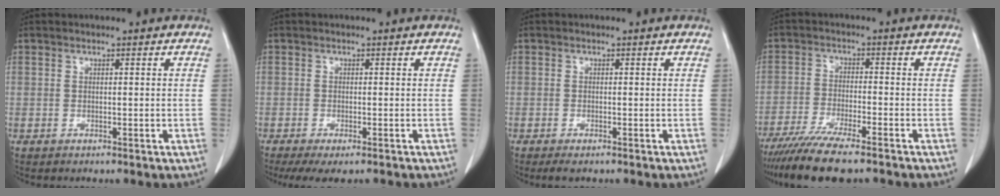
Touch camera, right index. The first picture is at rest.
{"total": 7.2, "force": [-5.9, 1.6, 3.8], "torque": [-0.045, -0.012, -0.089]}
{"total": 1.7, "force": [-1.2, 0.4, 1.1], "torque": [-0.016, -0.004, -0.016]}
{"total": 11.0, "force": [-8.8, 0.9, 6.5], "torque": [-0.104, -0.027, -0.144]}